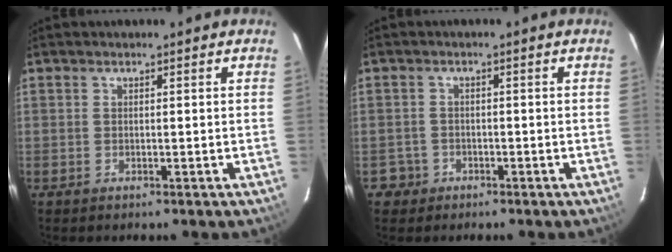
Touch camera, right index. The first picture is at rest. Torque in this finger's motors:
{"motor_torque": [-0.25, 0.07, -0.91, -0.21]}